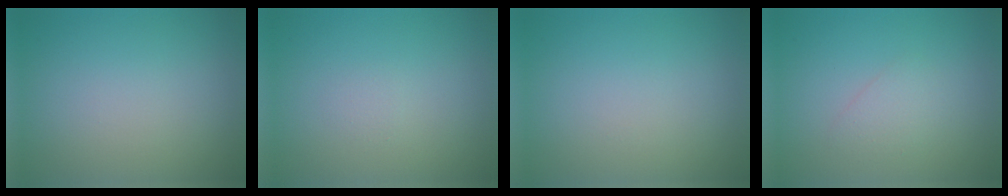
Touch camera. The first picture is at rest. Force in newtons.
{"total": 0.5, "press": 0.5, "slide": 0.1}
{"total": 0.0}
{"total": 1.4, "press": 1.4, "slide": 0.2}